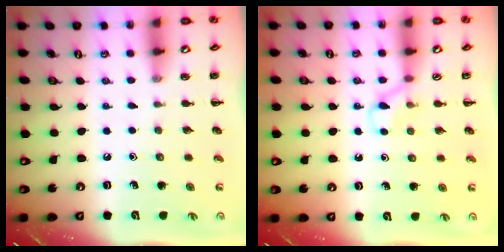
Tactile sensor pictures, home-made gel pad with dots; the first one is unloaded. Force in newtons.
{"total": 4.4, "press": 4.0, "slide": 1.6}